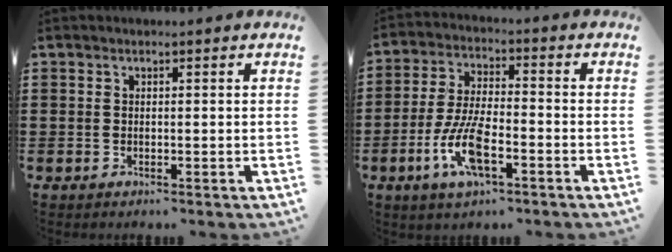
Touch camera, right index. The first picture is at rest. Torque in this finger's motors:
{"motor_torque": [2.14, 0.00, 1.05, 0.21]}